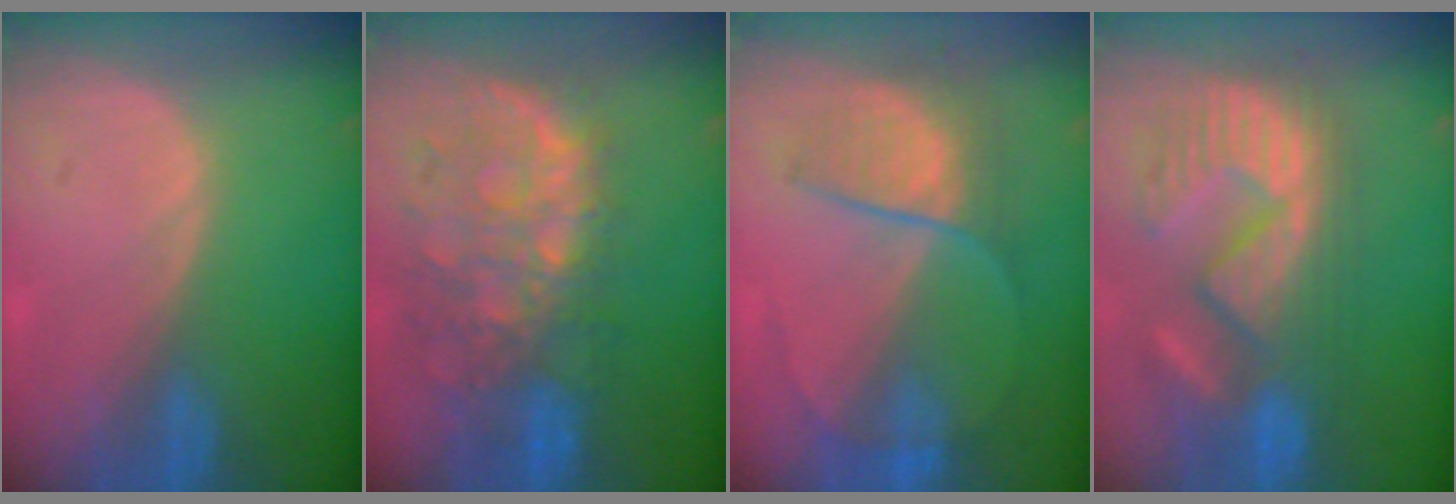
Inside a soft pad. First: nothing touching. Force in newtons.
{"total": 11.2, "press": 9.8, "slide": 5.6}
{"total": 6.6, "press": 6.5, "slide": 1.5}
{"total": 11.3, "press": 10.9, "slide": 3.2}